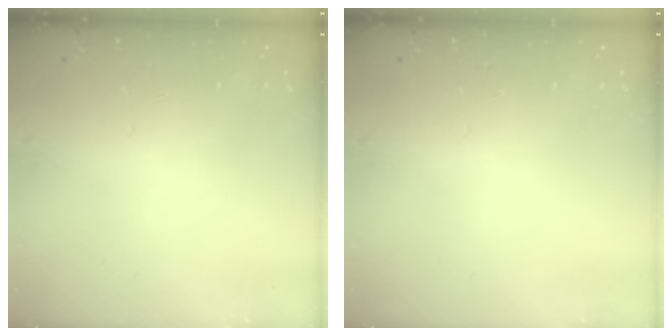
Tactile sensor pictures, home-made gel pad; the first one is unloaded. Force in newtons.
{"total": 0.0}